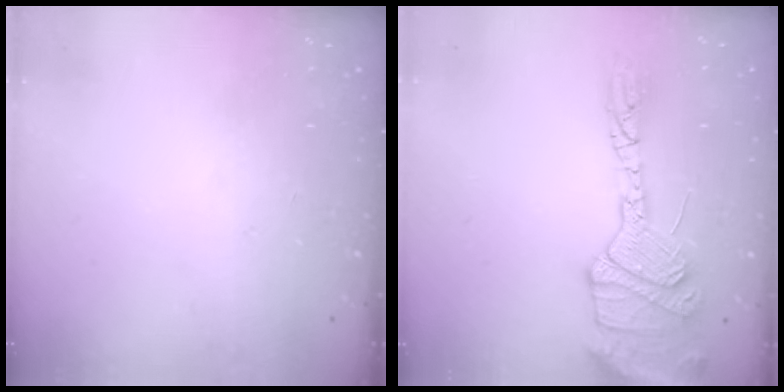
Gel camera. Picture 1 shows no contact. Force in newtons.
{"total": 17.9, "press": 17.7, "slide": 2.5}